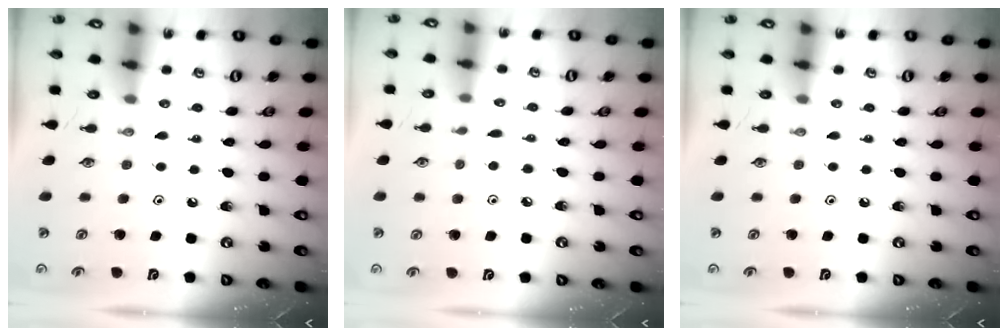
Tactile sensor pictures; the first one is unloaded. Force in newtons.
{"total": 2.6, "press": 2.6, "slide": 0.3}
{"total": 0.0}